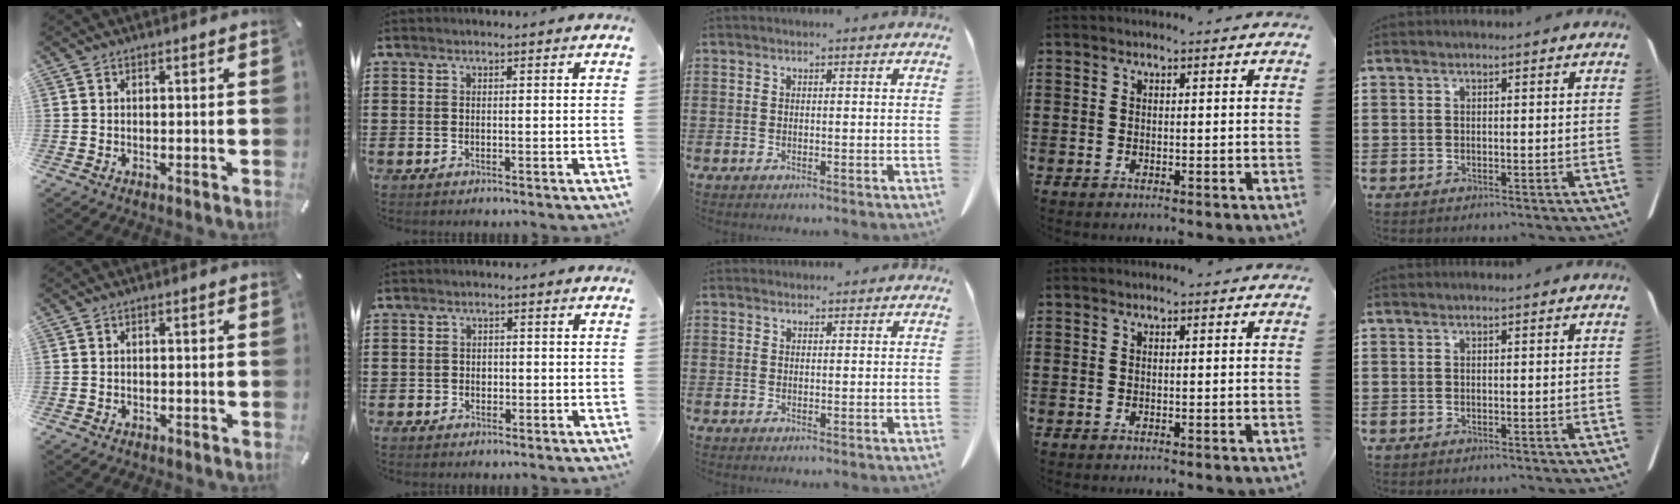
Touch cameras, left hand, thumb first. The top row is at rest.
{"thumb": {"total": 0.9, "force": [-0.5, 0.7, 0.4], "torque": [-0.007, 0.002, -0.012]}, "index": {"total": 1.2, "force": [-0.3, 1.1, 0.3], "torque": [-0.011, 0.003, -0.009]}, "middle": {"total": 1.3, "force": [1.2, 0.5, 0.1], "torque": [0.003, -0.003, 0.024]}}